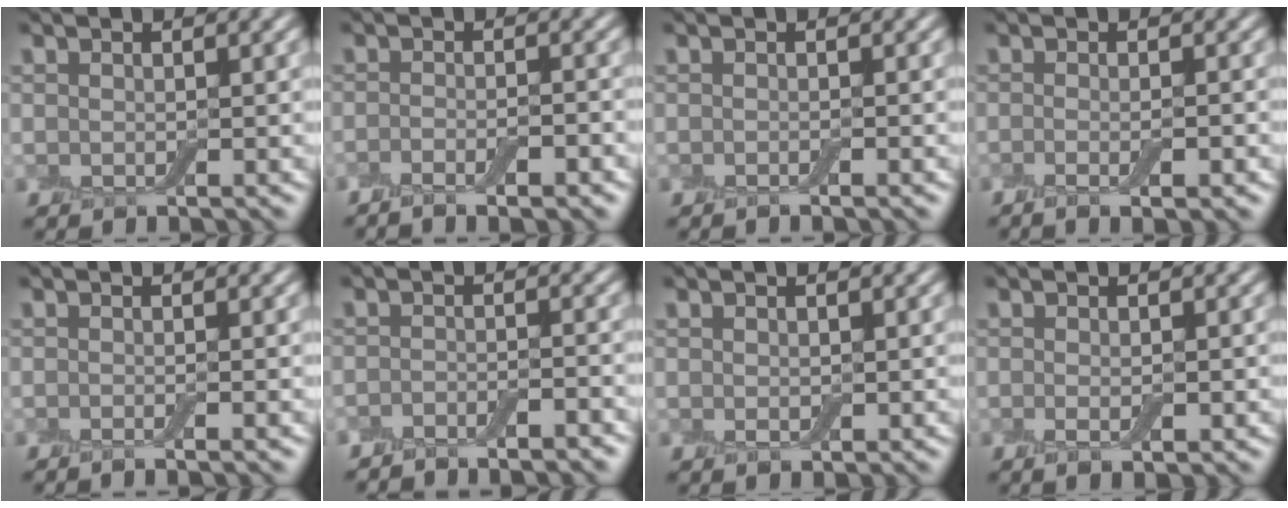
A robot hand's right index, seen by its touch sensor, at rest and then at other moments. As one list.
[{"total": 3.9, "force": [-2.3, 0.9, 3.0], "torque": [-0.048, 0.005, -0.037]}, {"total": 0.7, "force": [-0.5, 0.0, 0.6], "torque": [-0.008, -0.003, -0.008]}, {"total": 3.7, "force": [-1.1, 1.3, 3.3], "torque": [-0.031, -0.001, -0.018]}, {"total": 1.5, "force": [-0.5, 0.5, 1.3], "torque": [-0.007, -0.005, -0.014]}, {"total": 2.7, "force": [-2.4, 0.3, 1.2], "torque": [-0.020, 0.001, -0.041]}, {"total": 0.7, "force": [0.0, 0.5, 0.5], "torque": [-0.008, -0.002, 0.002]}, {"total": 1.6, "force": [-0.3, 0.5, 1.5], "torque": [-0.028, -0.008, -0.004]}]